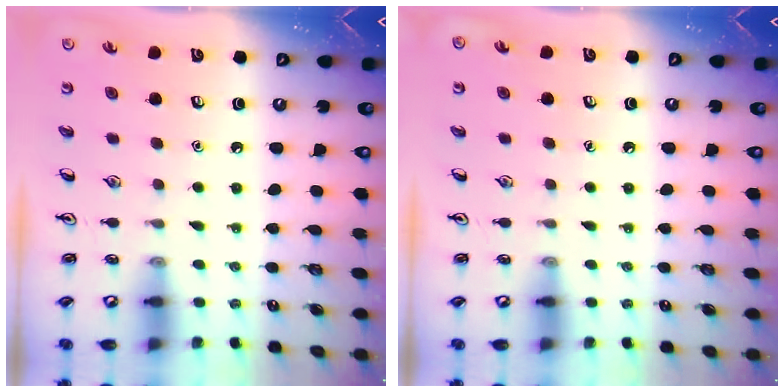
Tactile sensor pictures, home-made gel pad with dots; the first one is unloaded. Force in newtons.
{"total": 0.0}